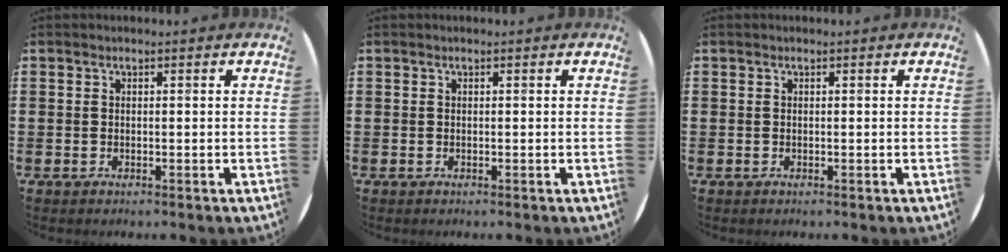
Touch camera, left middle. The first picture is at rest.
{"total": 0.0}
{"total": 0.0}